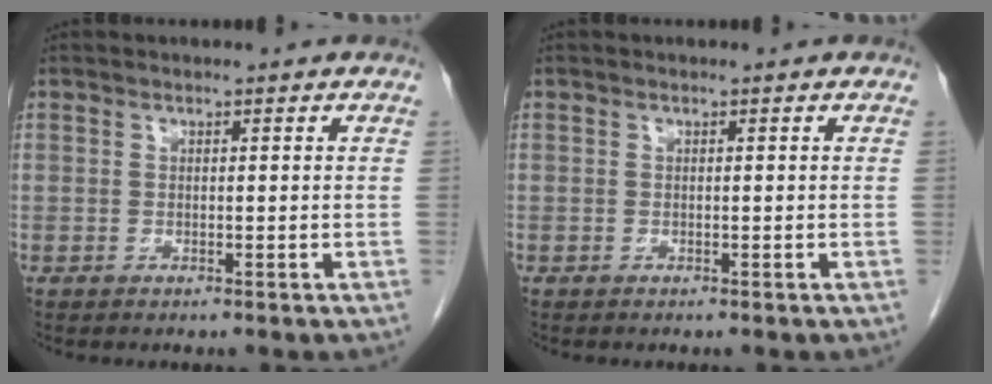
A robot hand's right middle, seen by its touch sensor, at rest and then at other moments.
{"total": 0.0}